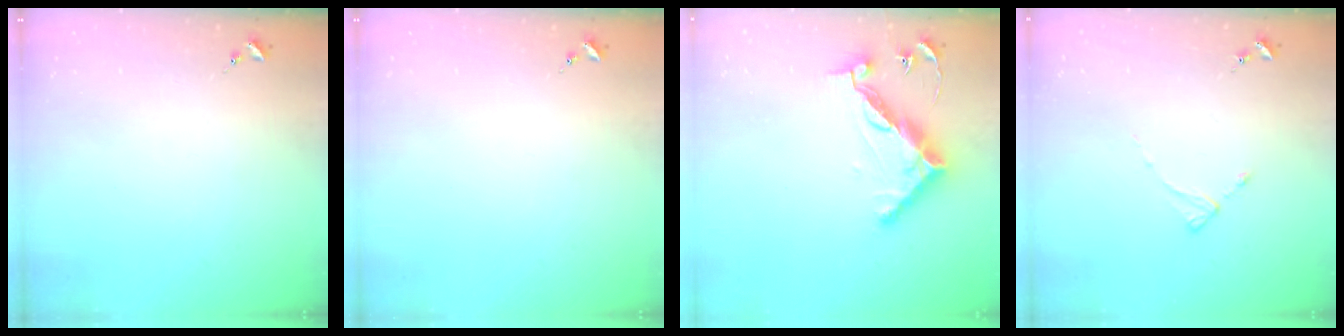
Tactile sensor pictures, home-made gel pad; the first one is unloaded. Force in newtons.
{"total": 0.0}
{"total": 12.8, "press": 12.8, "slide": 0.5}
{"total": 2.0, "press": 2.0, "slide": 0.3}